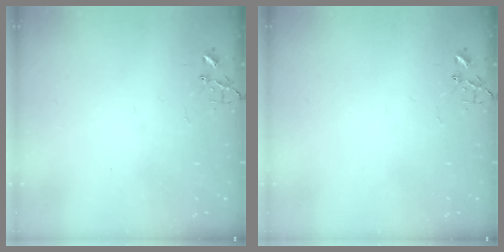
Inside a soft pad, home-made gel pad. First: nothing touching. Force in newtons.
{"total": 0.0}